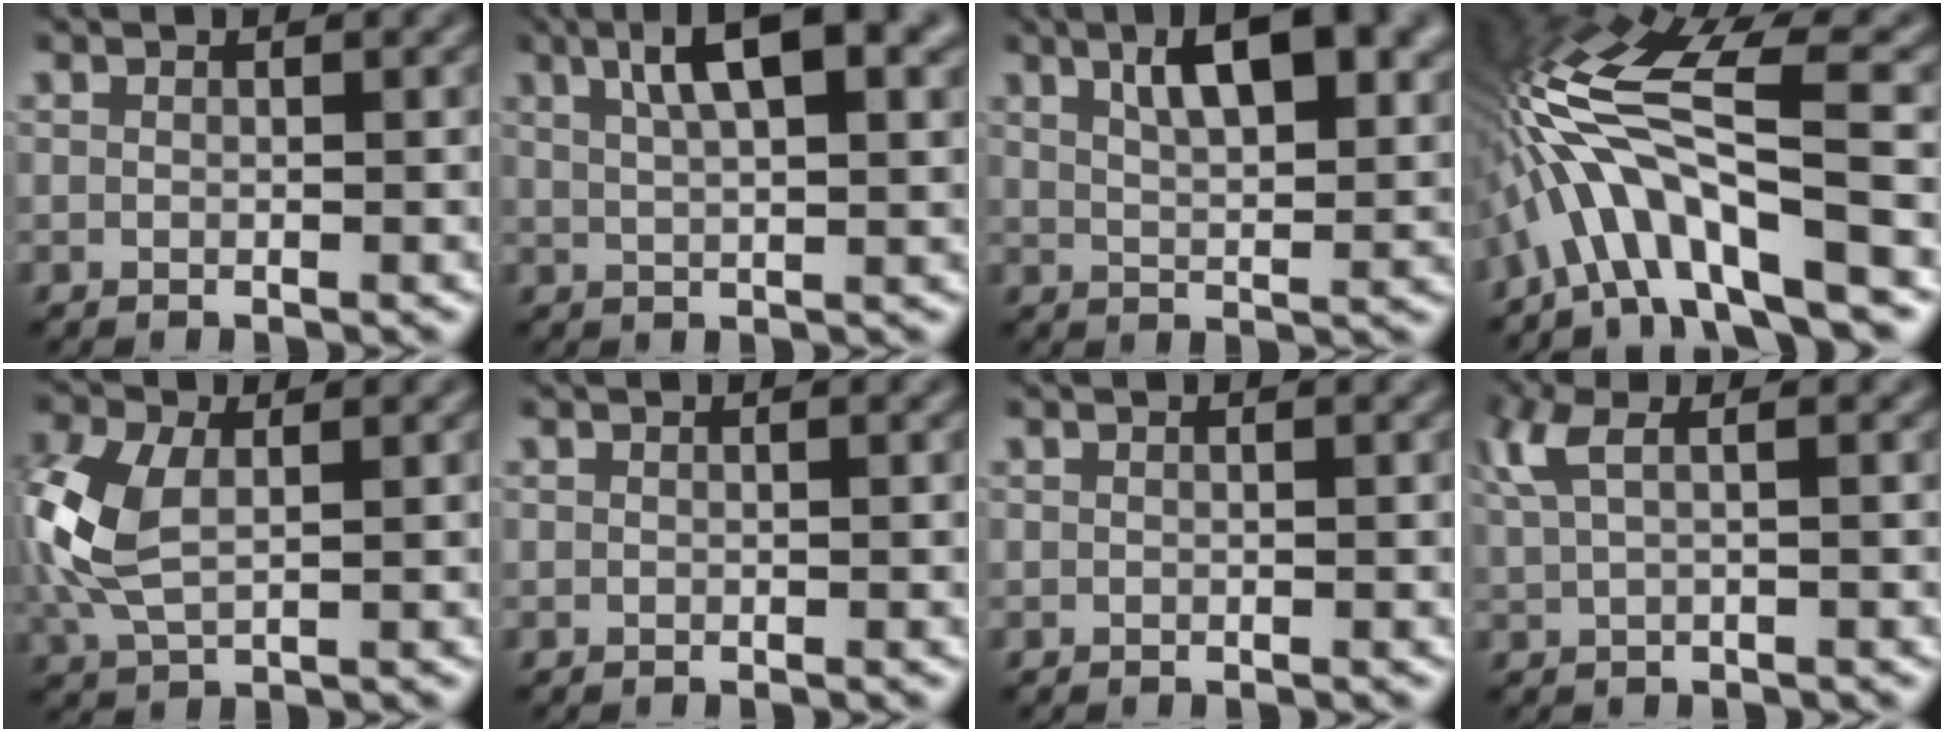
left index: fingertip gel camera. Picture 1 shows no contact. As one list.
[{"total": 8.3, "force": [3.9, 2.6, 6.8], "torque": [-0.108, 0.017, 0.061]}, {"total": 9.0, "force": [4.2, 3.5, 7.2], "torque": [-0.105, 0.015, 0.063]}, {"total": 10.1, "force": [-3.3, 2.5, 9.3], "torque": [-0.178, 0.026, -0.060]}, {"total": 6.2, "force": [0.4, 3.8, 4.9], "torque": [-0.136, 0.002, 0.008]}, {"total": 0.0}, {"total": 0.0}, {"total": 3.1, "force": [1.2, 0.9, 2.6], "torque": [-0.053, 0.007, 0.025]}]